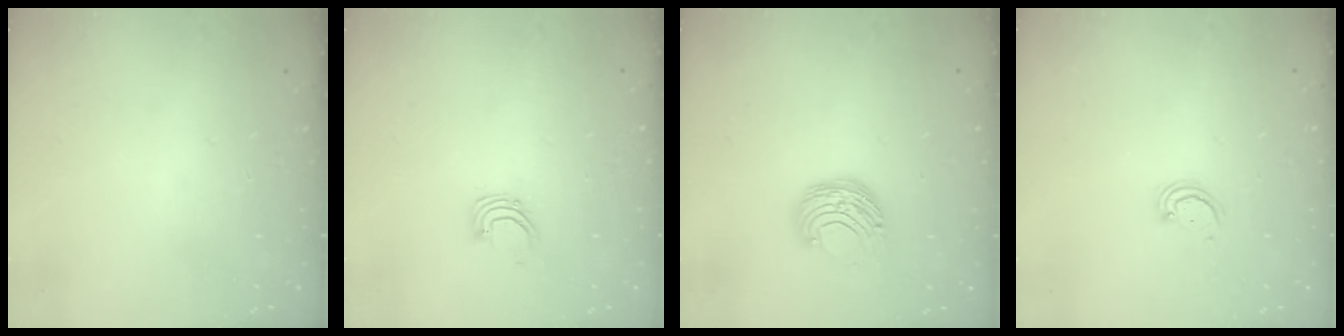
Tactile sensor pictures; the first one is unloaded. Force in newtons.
{"total": 3.2, "press": 3.2, "slide": 0.2}
{"total": 9.5, "press": 9.5, "slide": 0.6}
{"total": 2.6, "press": 2.6, "slide": 0.3}